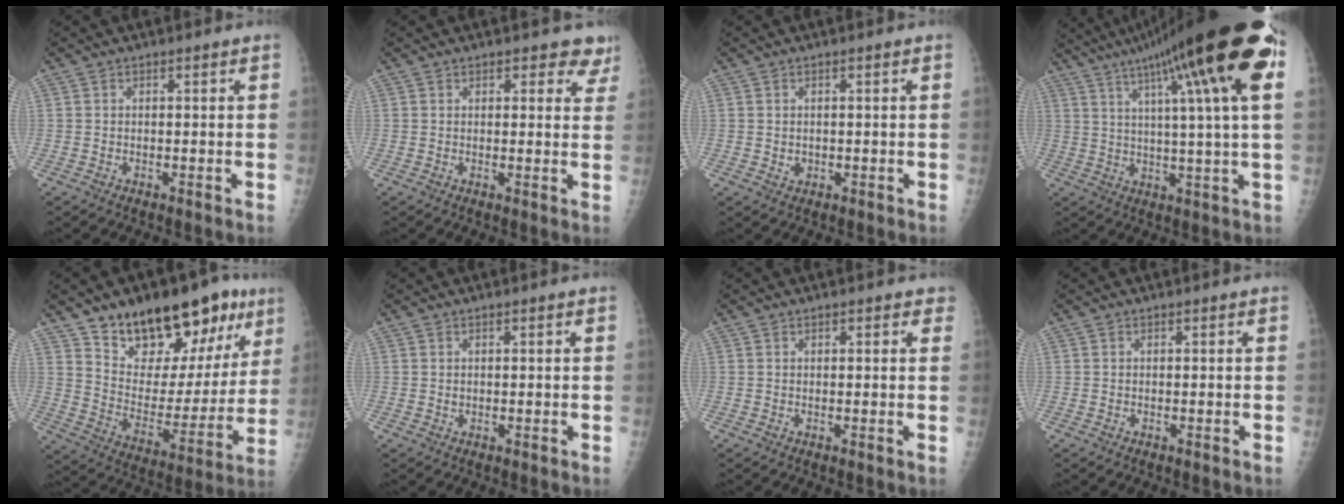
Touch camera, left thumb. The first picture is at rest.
{"total": 4.8, "force": [3.4, 2.6, 2.1], "torque": [0.017, -0.013, 0.032]}
{"total": 1.7, "force": [0.0, 1.4, 1.0], "torque": [-0.007, 0.002, 0.004]}
{"total": 24.9, "force": [11.4, 2.1, 22.0], "torque": [-0.331, 0.010, 0.159]}
{"total": 24.5, "force": [15.2, 11.8, 15.1], "torque": [-0.175, -0.055, 0.243]}
{"total": 1.0, "force": [0.3, 0.6, 0.7], "torque": [-0.006, 0.000, 0.007]}
{"total": 2.1, "force": [1.2, 1.0, 1.4], "torque": [-0.006, 0.000, 0.010]}
{"total": 0.0}